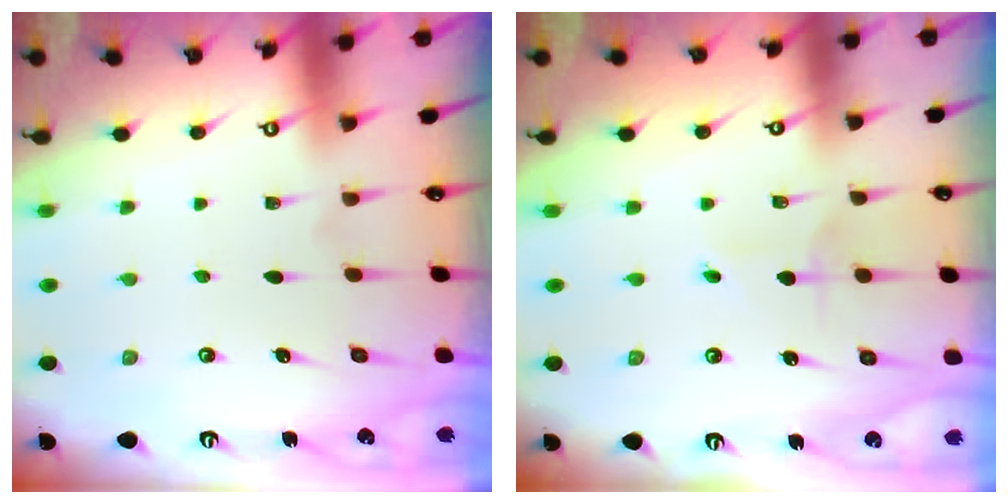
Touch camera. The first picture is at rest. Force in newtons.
{"total": 1.4, "press": 1.4, "slide": 0.1}